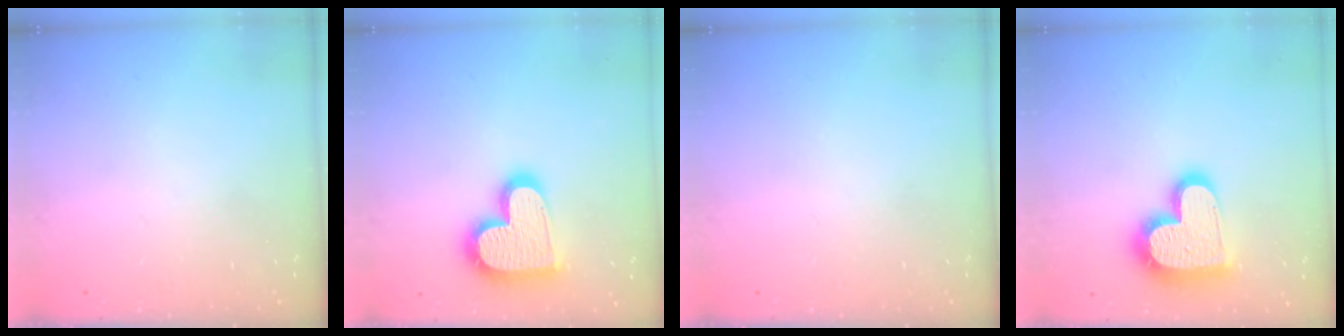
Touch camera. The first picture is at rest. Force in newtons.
{"total": 18.7, "press": 18.6, "slide": 1.4}
{"total": 0.0}
{"total": 18.9, "press": 18.9, "slide": 1.3}